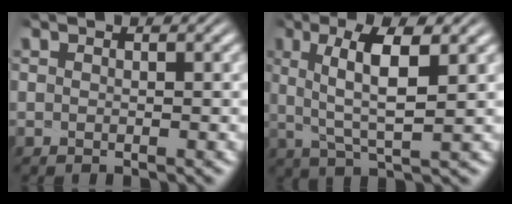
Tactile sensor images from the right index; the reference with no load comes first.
{"total": 5.5, "force": [0.4, 2.4, 4.9], "torque": [-0.099, -0.008, 0.013]}